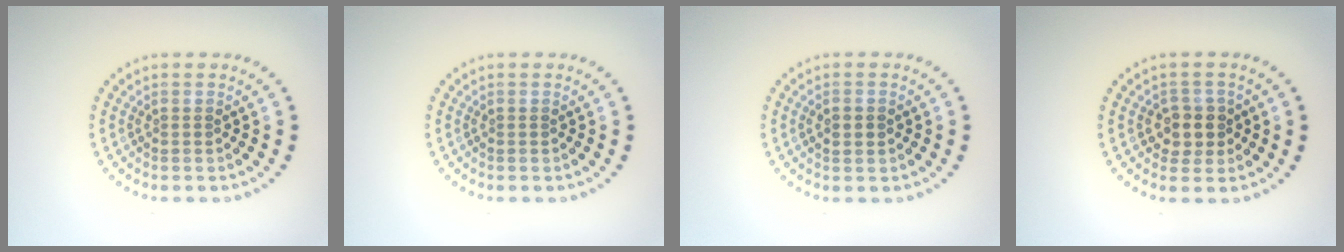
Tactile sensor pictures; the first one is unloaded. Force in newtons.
{"total": 0.0}
{"total": 2.0, "press": 1.9, "slide": 0.3}
{"total": 2.6, "press": 2.4, "slide": 0.9}